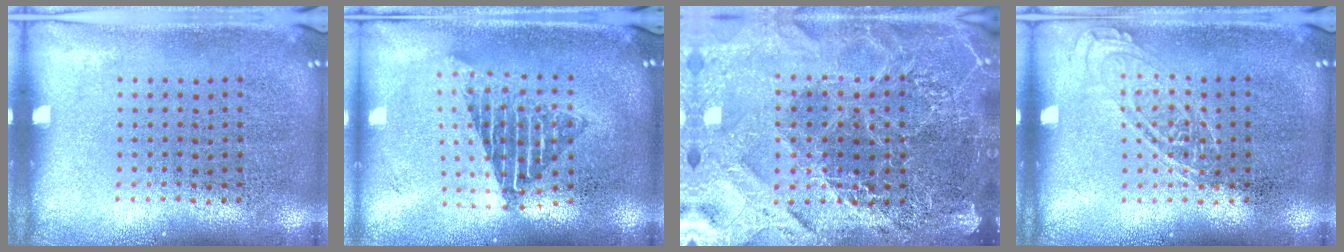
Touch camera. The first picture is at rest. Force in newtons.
{"total": 1.7, "press": 1.4, "slide": 1.0}
{"total": 5.4, "press": 4.9, "slide": 2.4}
{"total": 1.8, "press": 1.8, "slide": 0.2}